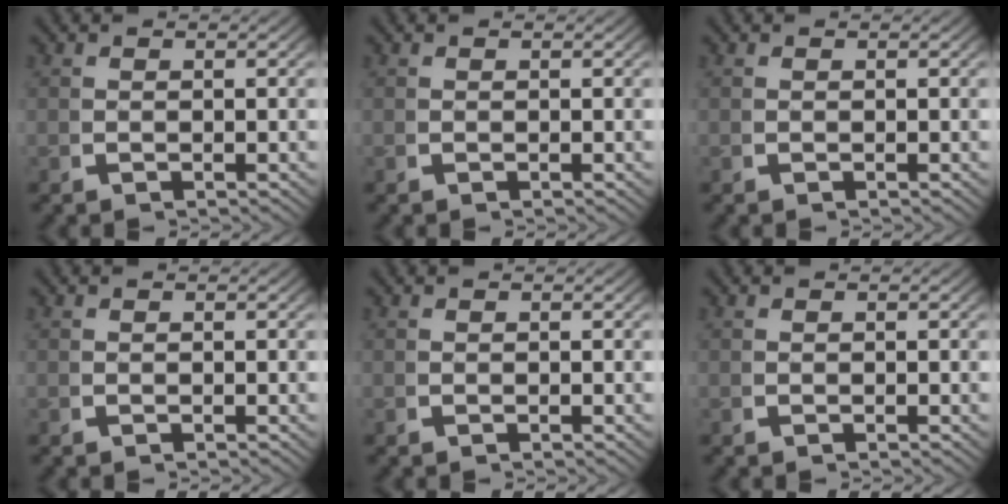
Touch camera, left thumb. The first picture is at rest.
{"total": 0.0}
{"total": 0.0}
{"total": 0.0}
{"total": 0.0}
{"total": 0.0}